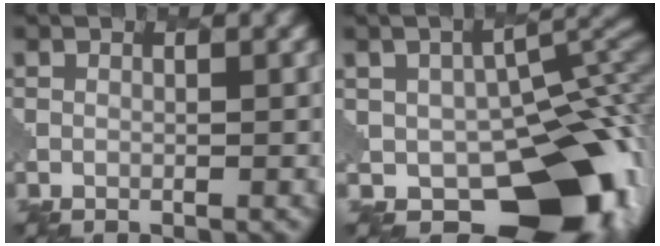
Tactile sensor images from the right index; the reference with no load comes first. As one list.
[{"total": 13.7, "force": [-4.3, 9.1, 9.3], "torque": [-0.096, -0.015, -0.065]}]